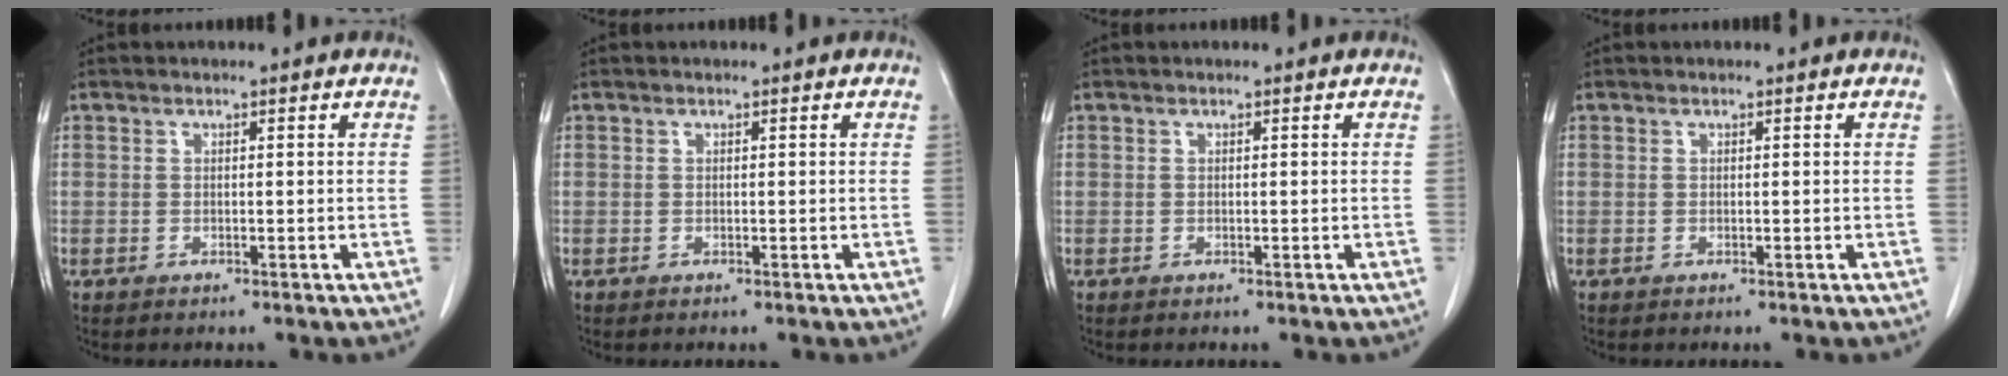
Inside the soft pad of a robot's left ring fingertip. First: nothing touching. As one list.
[{"total": 0.0}, {"total": 0.0}, {"total": 0.0}]